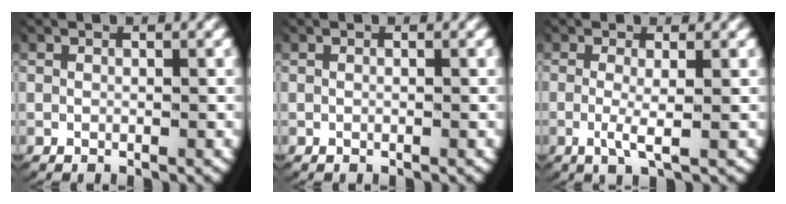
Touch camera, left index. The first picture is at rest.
{"total": 0.0}
{"total": 2.3, "force": [-0.3, 0.3, 2.3], "torque": [-0.060, -0.016, -0.001]}